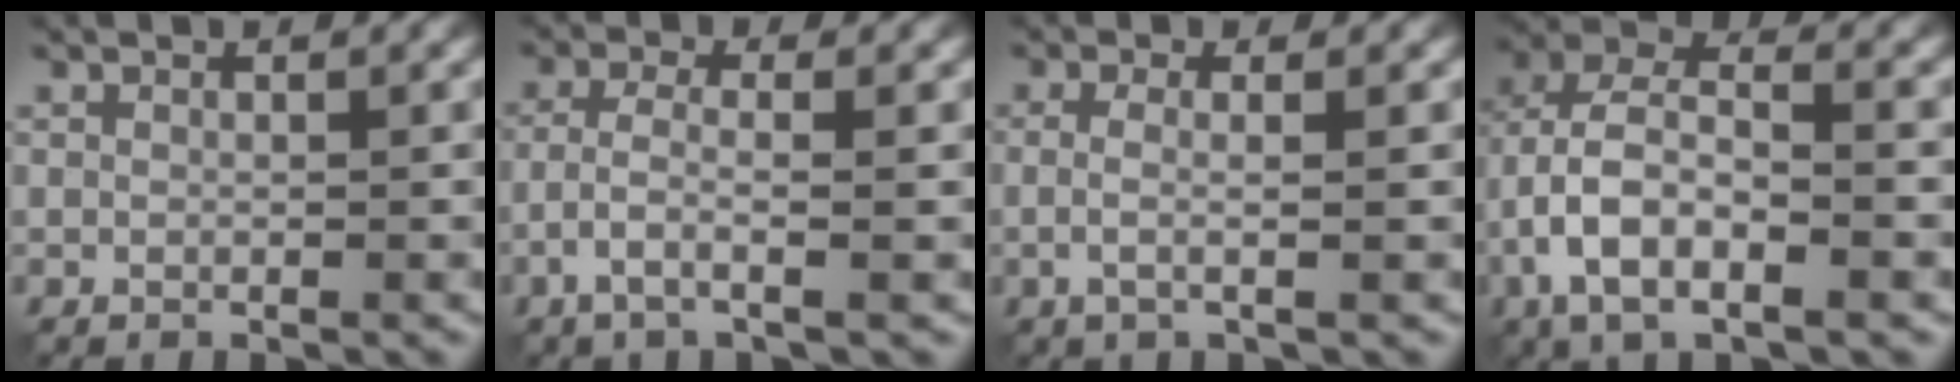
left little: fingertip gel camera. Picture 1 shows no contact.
{"total": 3.0, "force": [-1.3, 0.6, 2.6], "torque": [-0.055, 0.008, -0.036]}
{"total": 2.3, "force": [-0.1, 0.7, 2.2], "torque": [-0.040, 0.002, -0.011]}
{"total": 9.1, "force": [-2.5, 4.6, 7.4], "torque": [-0.151, 0.015, -0.057]}